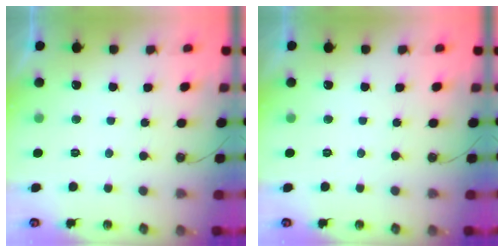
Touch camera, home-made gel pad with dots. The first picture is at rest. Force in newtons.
{"total": 0.0}